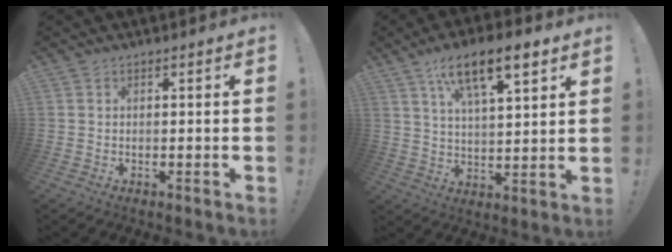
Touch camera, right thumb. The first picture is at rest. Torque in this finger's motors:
{"motor_torque": [0.10, 0.35, 1.23, 0.25, 0.27]}